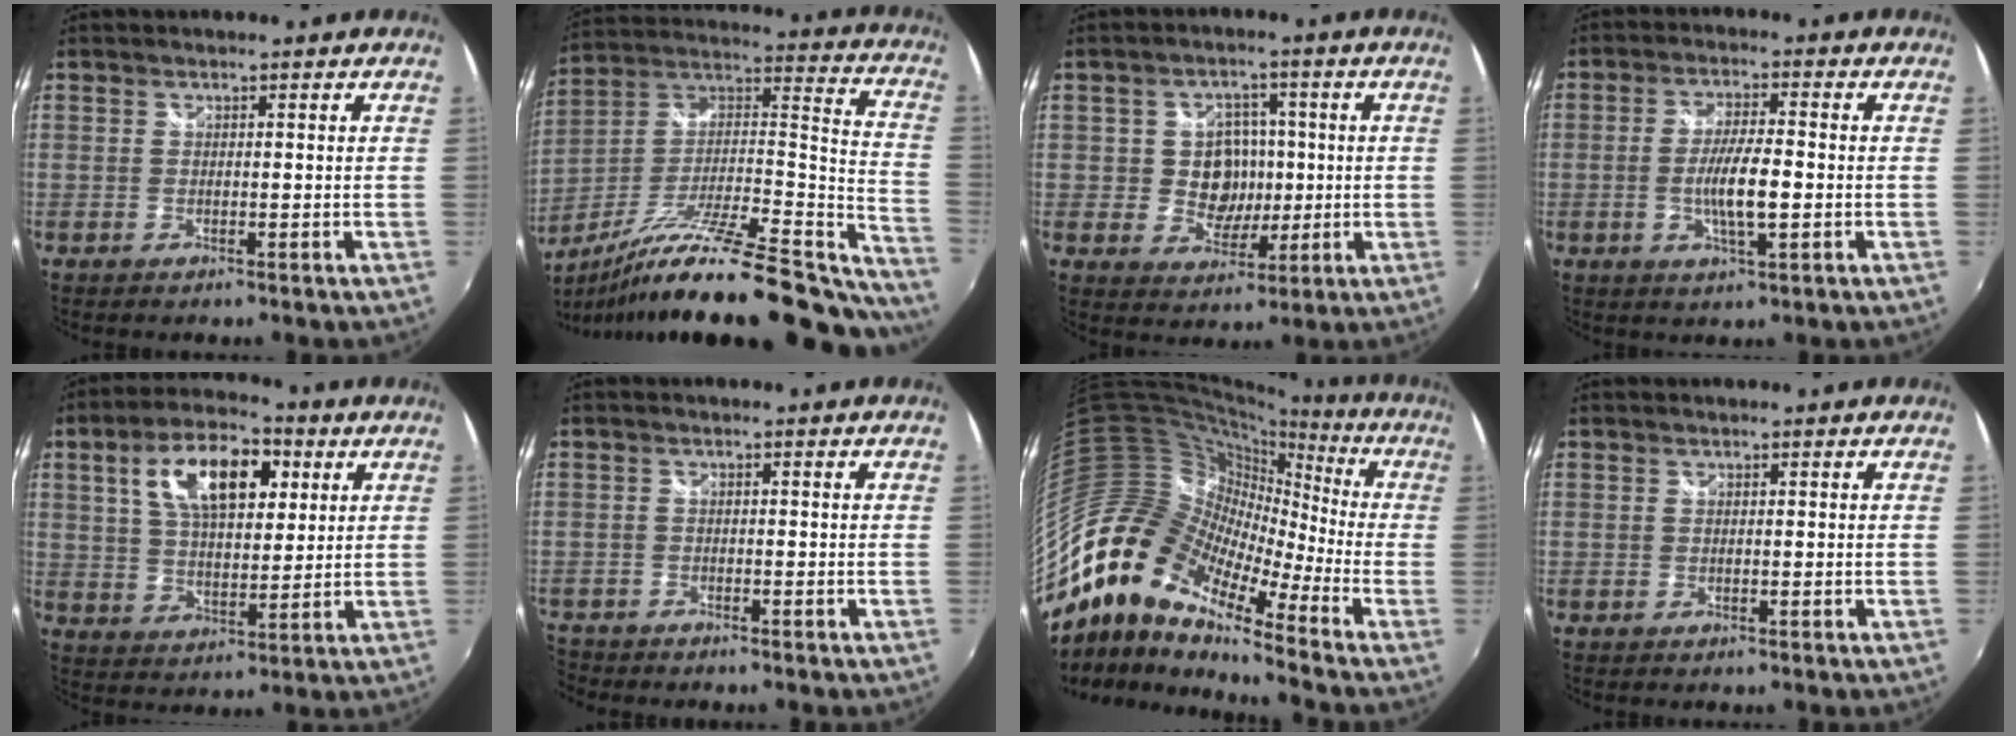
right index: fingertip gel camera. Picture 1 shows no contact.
{"total": 32.4, "force": [-24.0, 6.8, 20.7], "torque": [-0.279, -0.026, -0.362]}
{"total": 7.5, "force": [0.0, 6.8, 3.2], "torque": [-0.065, 0.011, 0.006]}
{"total": 7.3, "force": [-1.5, 1.4, 7.0], "torque": [-0.133, -0.004, -0.025]}
{"total": 14.3, "force": [5.3, 7.0, 11.3], "torque": [-0.199, 0.030, 0.091]}
{"total": 4.0, "force": [-3.6, 1.7, 0.1], "torque": [-0.027, -0.011, -0.076]}
{"total": 12.6, "force": [-6.2, 6.2, 9.2], "torque": [-0.129, -0.004, -0.136]}
{"total": 0.0}